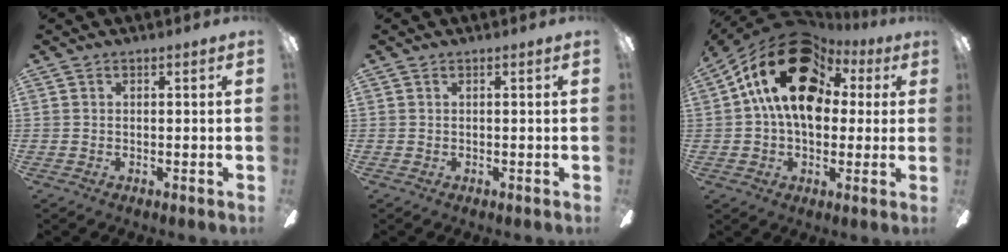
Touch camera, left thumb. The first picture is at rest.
{"total": 0.0}
{"total": 20.5, "force": [7.1, 13.5, 13.7], "torque": [-0.242, -0.014, 0.126]}